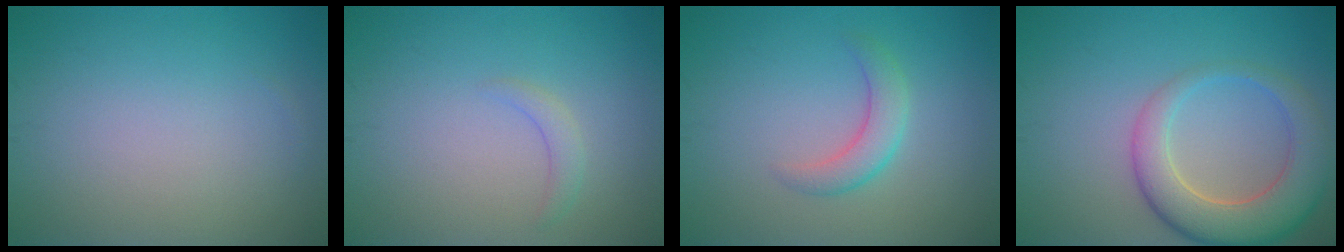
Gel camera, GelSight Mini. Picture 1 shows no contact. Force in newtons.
{"total": 1.2, "press": 1.2, "slide": 0.2}
{"total": 2.5, "press": 2.5, "slide": 0.1}
{"total": 6.6, "press": 6.6, "slide": 0.6}